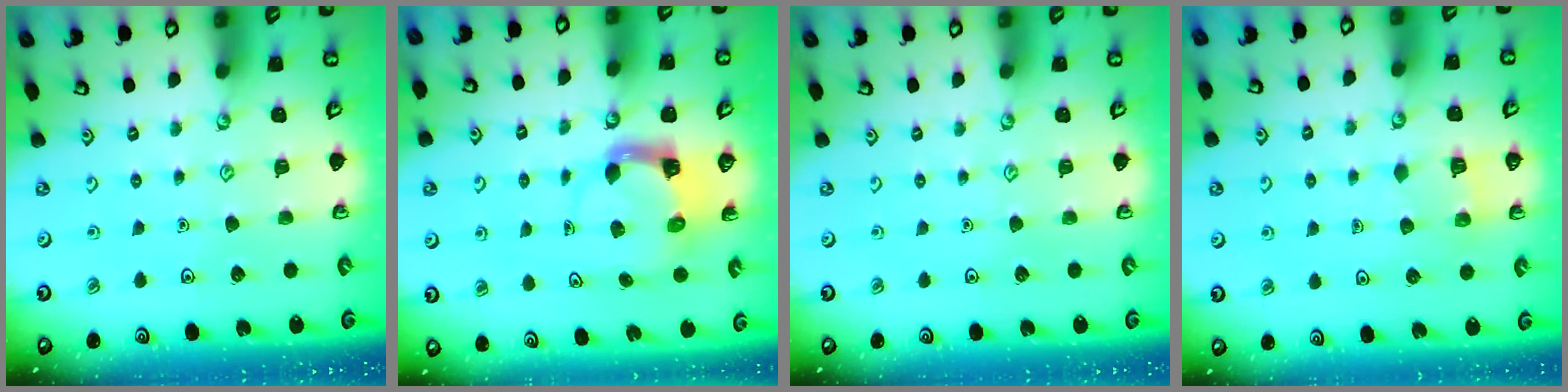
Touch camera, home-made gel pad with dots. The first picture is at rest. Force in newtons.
{"total": 3.8, "press": 3.8, "slide": 0.5}
{"total": 0.0}
{"total": 4.2, "press": 4.2, "slide": 0.4}